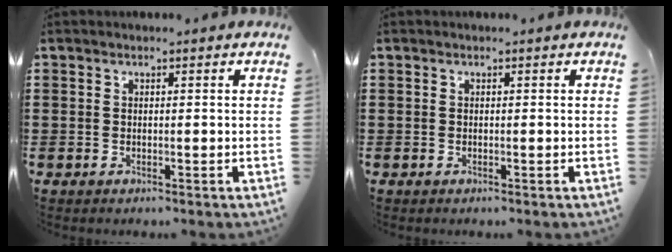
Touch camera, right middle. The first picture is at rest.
{"total": 0.0}